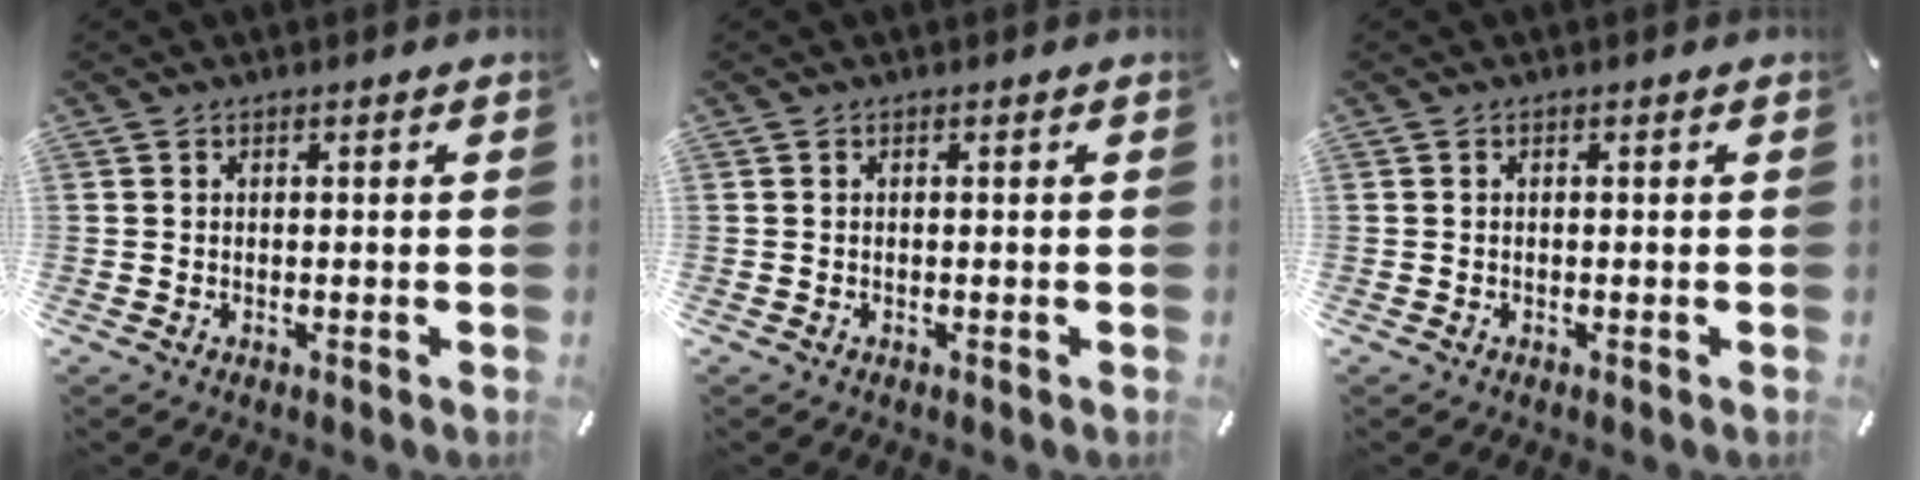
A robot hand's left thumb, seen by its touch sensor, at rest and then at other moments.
{"total": 0.0}
{"total": 0.0}